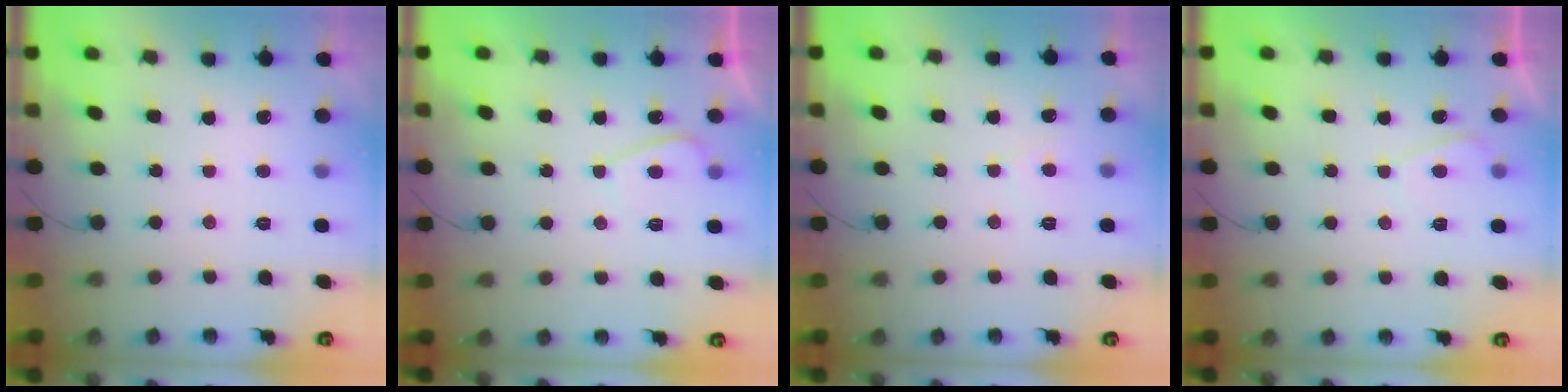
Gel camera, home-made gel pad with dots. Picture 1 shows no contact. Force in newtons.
{"total": 2.5, "press": 2.3, "slide": 0.8}
{"total": 4.2, "press": 4.2, "slide": 0.3}
{"total": 1.5, "press": 1.4, "slide": 0.6}